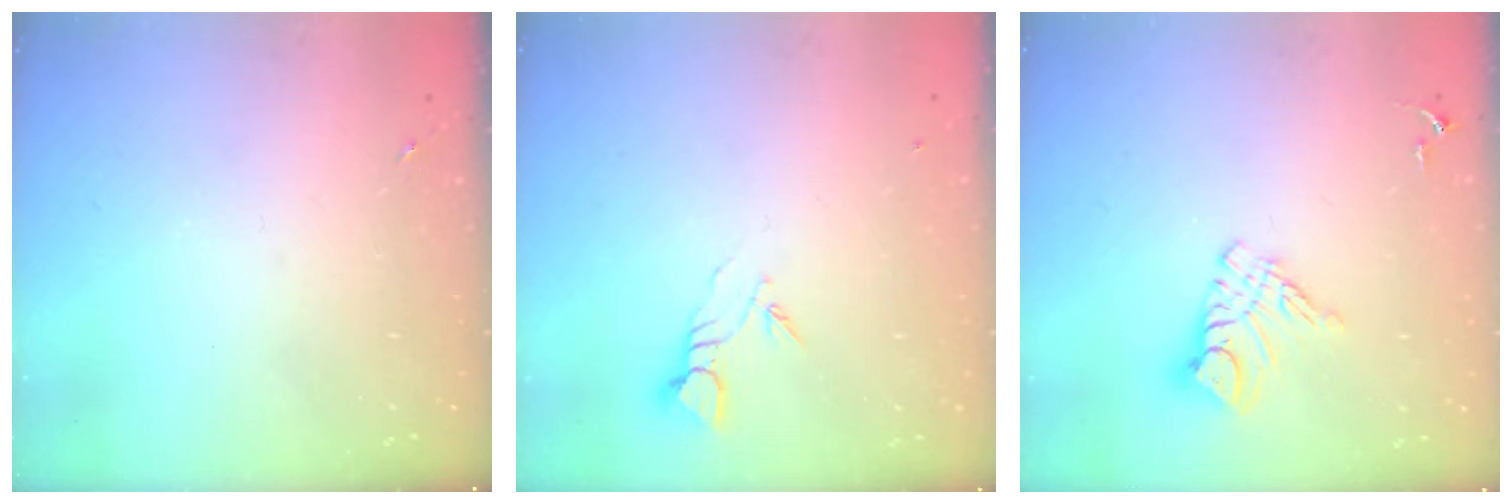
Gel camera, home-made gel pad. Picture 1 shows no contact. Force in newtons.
{"total": 3.9, "press": 3.9, "slide": 0.3}
{"total": 10.3, "press": 10.3, "slide": 0.9}